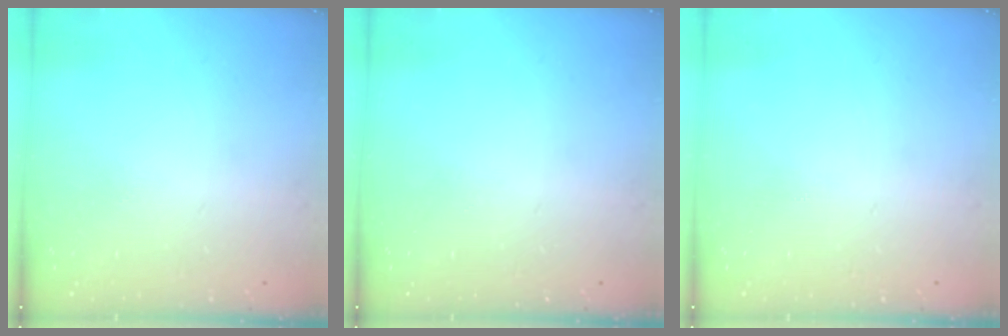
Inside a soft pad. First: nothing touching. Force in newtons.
{"total": 0.0}
{"total": 0.0}